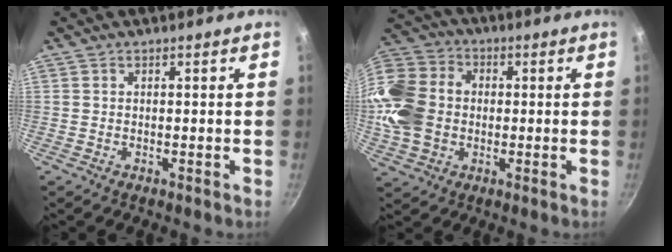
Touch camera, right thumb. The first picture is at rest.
{"total": 18.0, "force": [-0.8, 14.4, 10.9], "torque": [-0.225, 0.032, -0.024]}